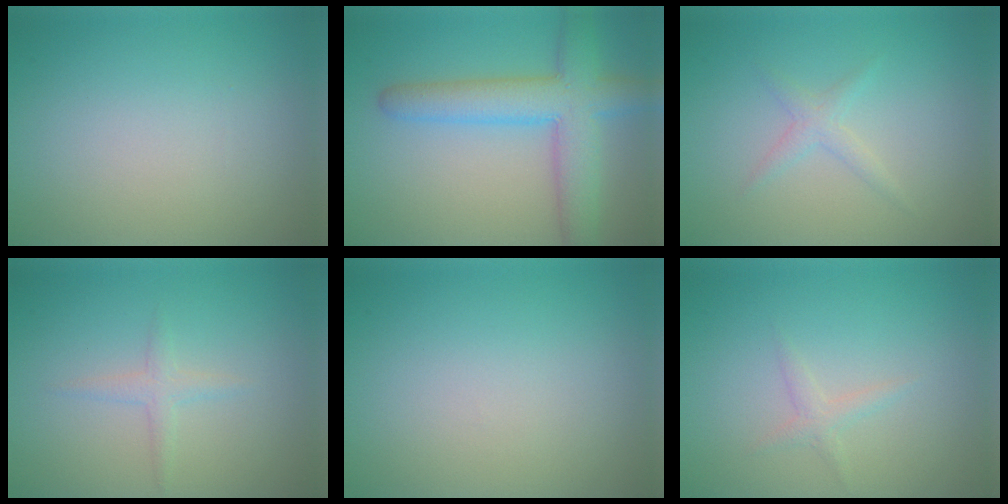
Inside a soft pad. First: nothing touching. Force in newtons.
{"total": 6.3, "press": 6.3, "slide": 0.3}
{"total": 1.3, "press": 1.3, "slide": 0.1}
{"total": 1.3, "press": 1.3, "slide": 0.0}
{"total": 0.0}
{"total": 1.0, "press": 1.0, "slide": 0.0}